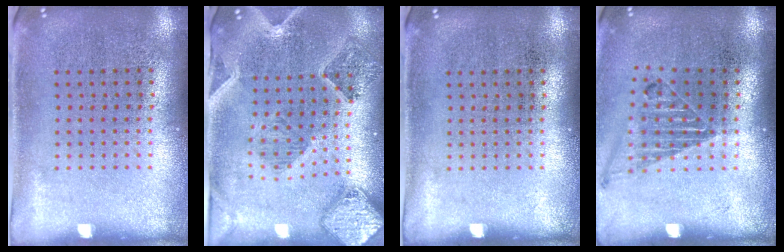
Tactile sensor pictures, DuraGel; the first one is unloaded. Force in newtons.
{"total": 1.7, "press": 1.6, "slide": 0.4}
{"total": 0.0}
{"total": 1.2, "press": 1.1, "slide": 0.3}